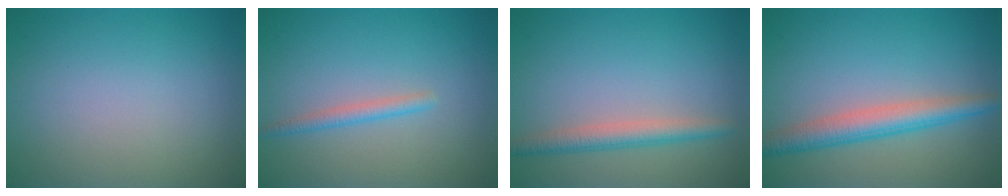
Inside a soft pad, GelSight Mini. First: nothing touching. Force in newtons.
{"total": 1.5, "press": 1.5, "slide": 0.1}
{"total": 2.7, "press": 2.7, "slide": 0.2}
{"total": 4.1, "press": 4.1, "slide": 0.0}